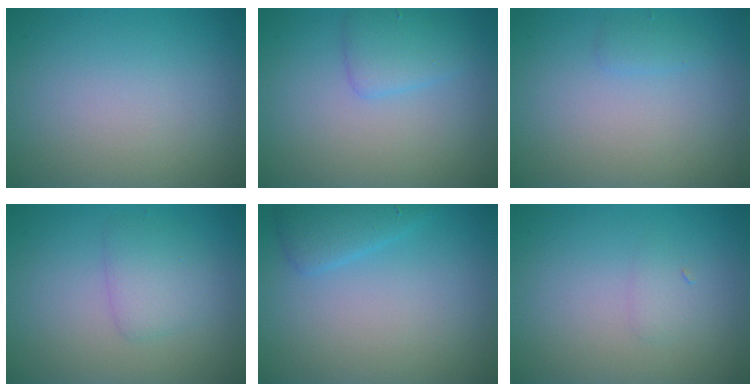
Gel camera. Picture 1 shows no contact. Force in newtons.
{"total": 2.4, "press": 2.4, "slide": 0.0}
{"total": 0.9, "press": 0.9, "slide": 0.0}
{"total": 2.3, "press": 2.3, "slide": 0.1}
{"total": 2.2, "press": 2.2, "slide": 0.2}
{"total": 0.8, "press": 0.8, "slide": 0.1}